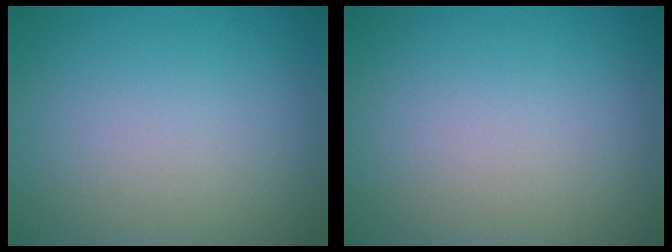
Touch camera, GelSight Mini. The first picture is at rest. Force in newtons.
{"total": 0.0}